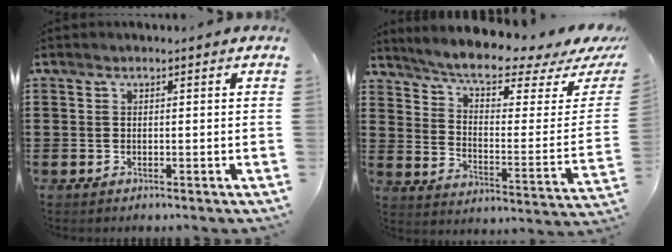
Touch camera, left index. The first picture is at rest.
{"total": 7.3, "force": [6.1, 0.4, 4.0], "torque": [-0.089, -0.051, 0.099]}